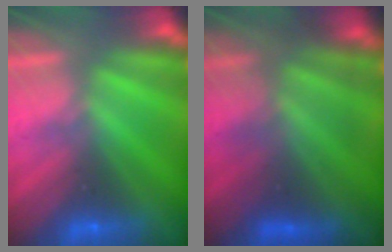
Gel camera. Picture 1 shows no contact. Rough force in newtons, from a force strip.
{"total": 4.7}